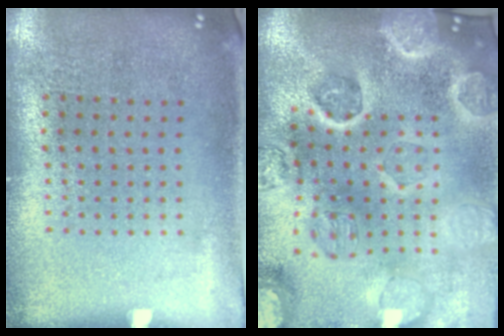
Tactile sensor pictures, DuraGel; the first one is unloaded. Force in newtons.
{"total": 5.0, "press": 4.4, "slide": 2.4}